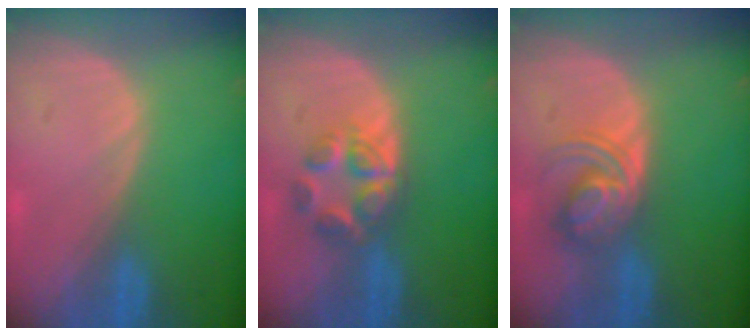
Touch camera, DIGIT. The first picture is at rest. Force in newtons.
{"total": 5.7, "press": 5.3, "slide": 2.1}
{"total": 5.6, "press": 5.5, "slide": 0.8}